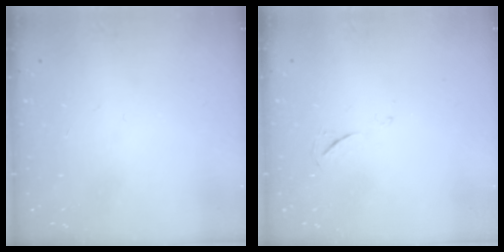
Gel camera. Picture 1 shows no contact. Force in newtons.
{"total": 4.1, "press": 4.1, "slide": 0.6}